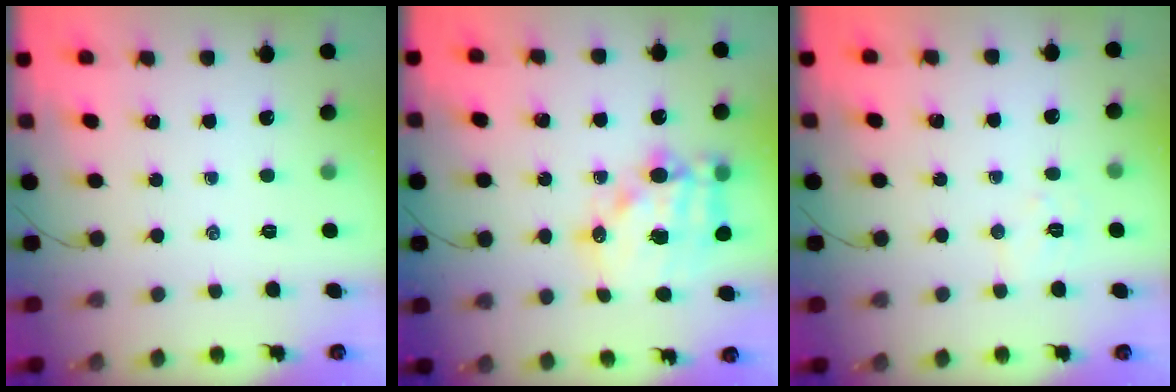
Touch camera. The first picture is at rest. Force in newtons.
{"total": 14.9, "press": 14.6, "slide": 3.0}
{"total": 4.8, "press": 4.7, "slide": 1.0}